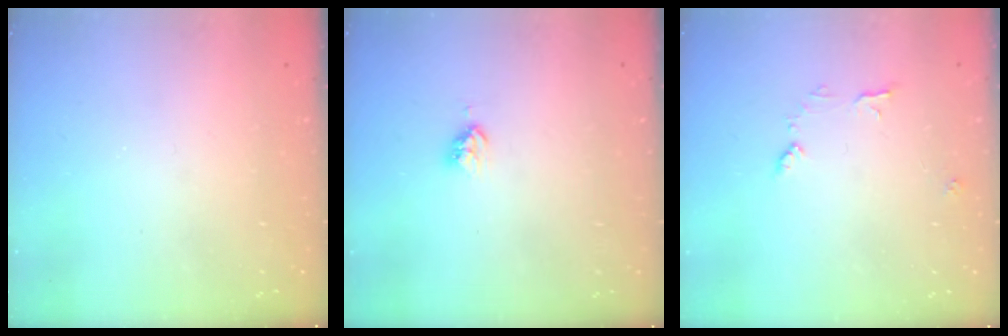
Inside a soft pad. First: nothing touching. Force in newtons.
{"total": 4.0, "press": 3.9, "slide": 0.4}
{"total": 6.8, "press": 6.8, "slide": 0.4}